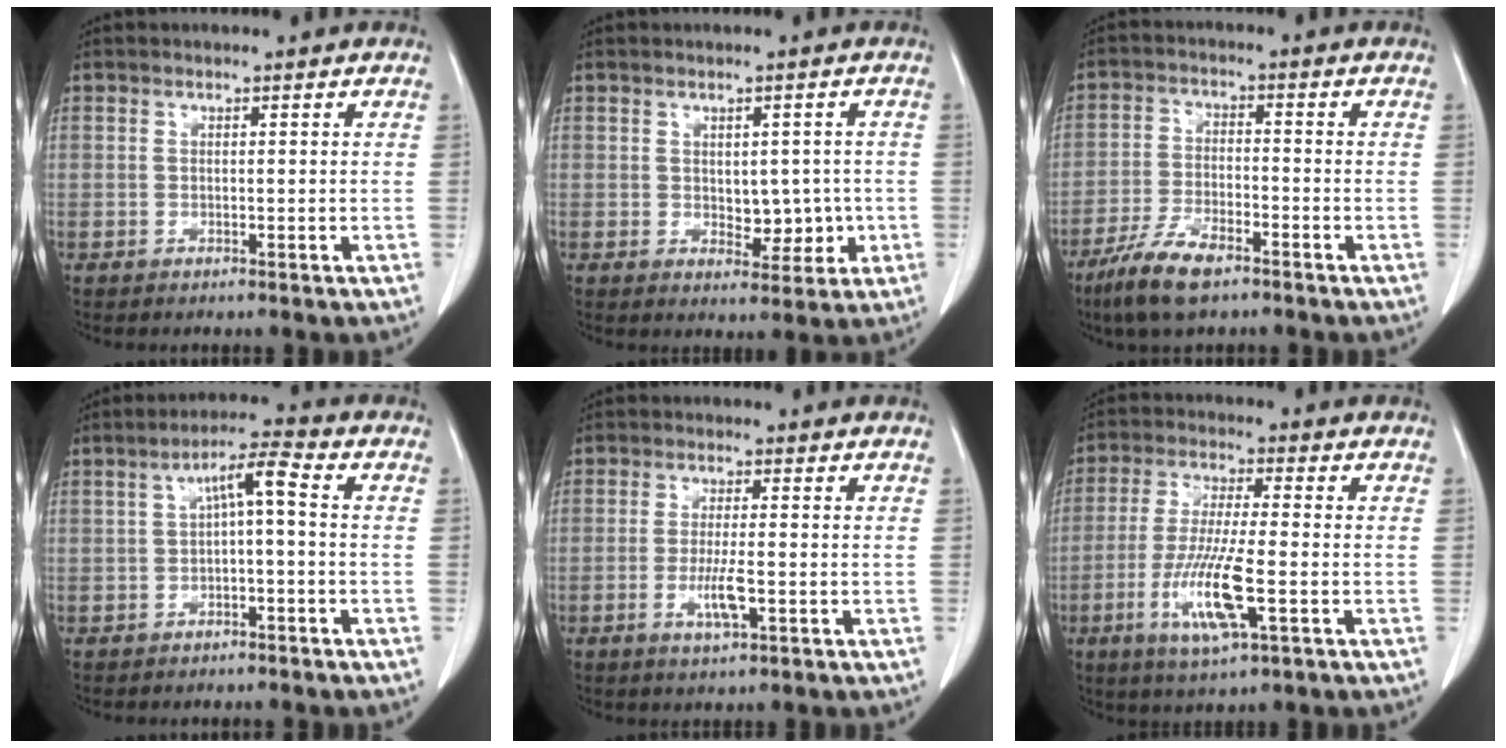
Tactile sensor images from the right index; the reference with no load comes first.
{"total": 5.7, "force": [-0.4, 3.6, 4.4], "torque": [-0.054, 0.010, 0.009]}
{"total": 8.9, "force": [-6.1, 2.7, 5.9], "torque": [-0.123, -0.013, -0.112]}
{"total": 5.5, "force": [0.3, 1.1, 5.4], "torque": [-0.098, 0.023, 0.007]}
{"total": 4.8, "force": [-1.4, 0.9, 4.5], "torque": [-0.090, -0.005, -0.022]}
{"total": 11.3, "force": [-3.7, 1.4, 10.6], "torque": [-0.214, -0.018, -0.068]}